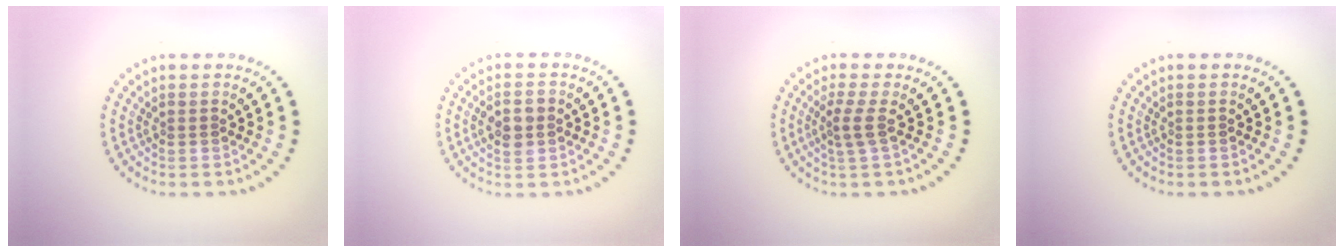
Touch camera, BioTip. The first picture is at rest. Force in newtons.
{"total": 2.7, "press": 2.7, "slide": 0.1}
{"total": 2.0, "press": 1.3, "slide": 1.5}
{"total": 0.0}